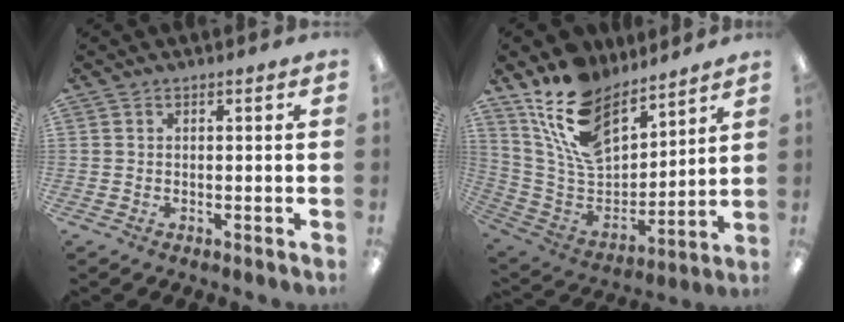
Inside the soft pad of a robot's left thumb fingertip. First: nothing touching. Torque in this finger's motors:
{"motor_torque": [0.82, 0.30, 1.50, -1.27, 0.46]}